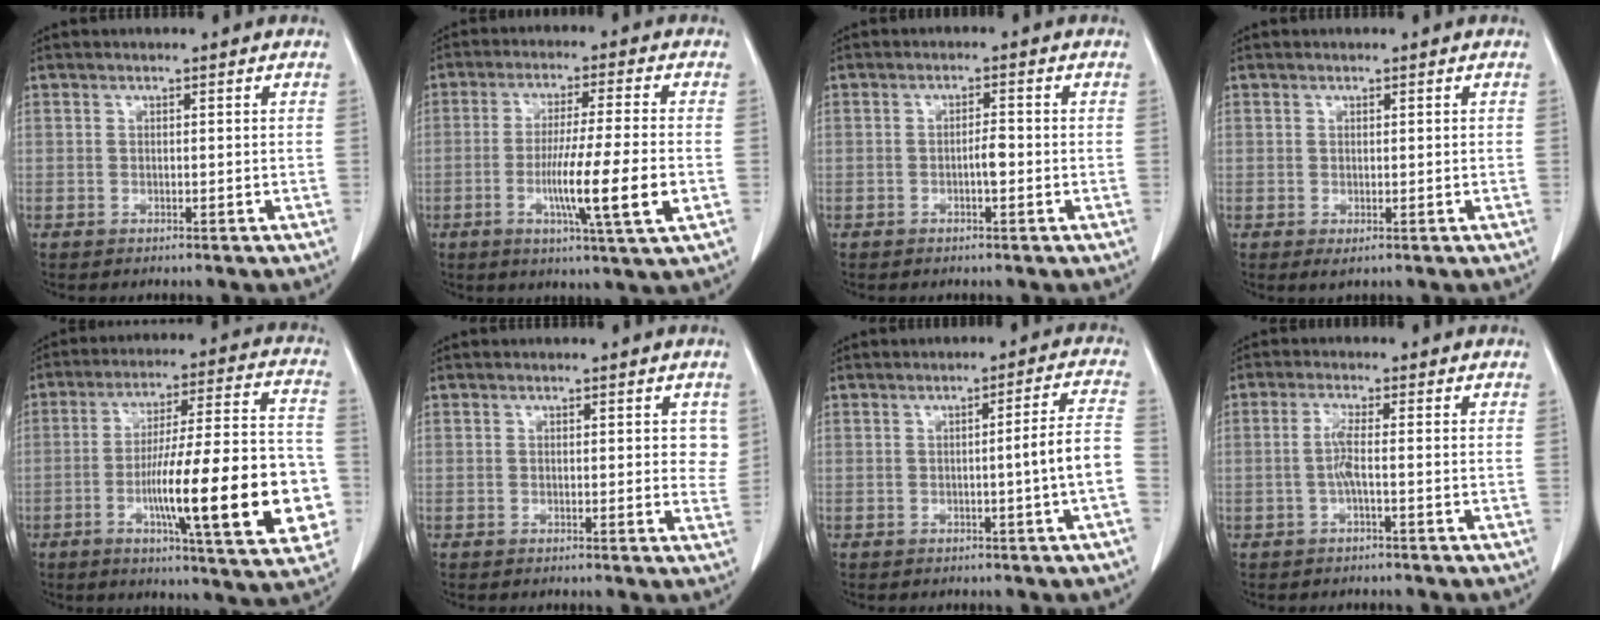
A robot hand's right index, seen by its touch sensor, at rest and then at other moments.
{"total": 11.4, "force": [-2.7, -0.6, 11.0], "torque": [-0.191, -0.018, -0.049]}
{"total": 1.9, "force": [-0.4, 0.4, 1.8], "torque": [-0.028, 0.004, -0.006]}
{"total": 0.8, "force": [0.0, 0.6, 0.5], "torque": [-0.009, -0.002, 0.003]}
{"total": 22.1, "force": [-5.6, 2.9, 21.2], "torque": [-0.272, 0.011, -0.073]}
{"total": 2.8, "force": [1.3, 1.5, 2.0], "torque": [-0.010, -0.006, 0.011]}
{"total": 5.9, "force": [-1.4, -1.1, 5.6], "torque": [-0.075, 0.006, -0.022]}
{"total": 2.5, "force": [-0.4, -0.2, 2.4], "torque": [-0.049, 0.002, -0.009]}